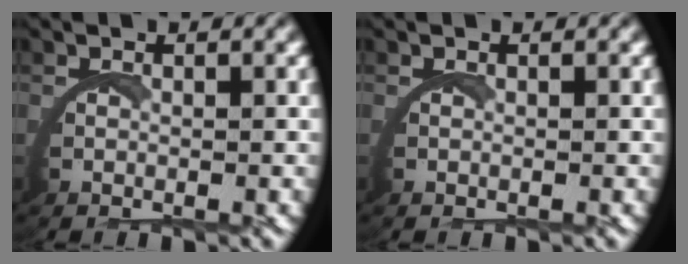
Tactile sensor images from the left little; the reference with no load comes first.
{"total": 0.0}